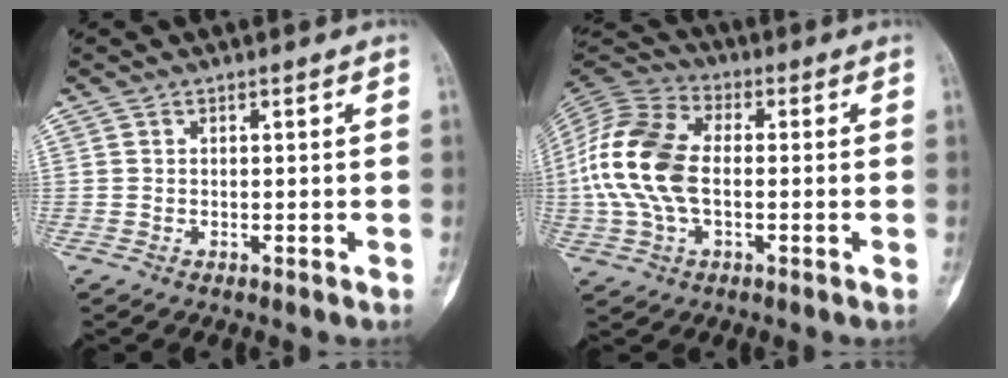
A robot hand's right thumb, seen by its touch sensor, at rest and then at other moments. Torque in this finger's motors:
{"motor_torque": [1.85, 1.14, 0.94, -1.17, 0.32]}